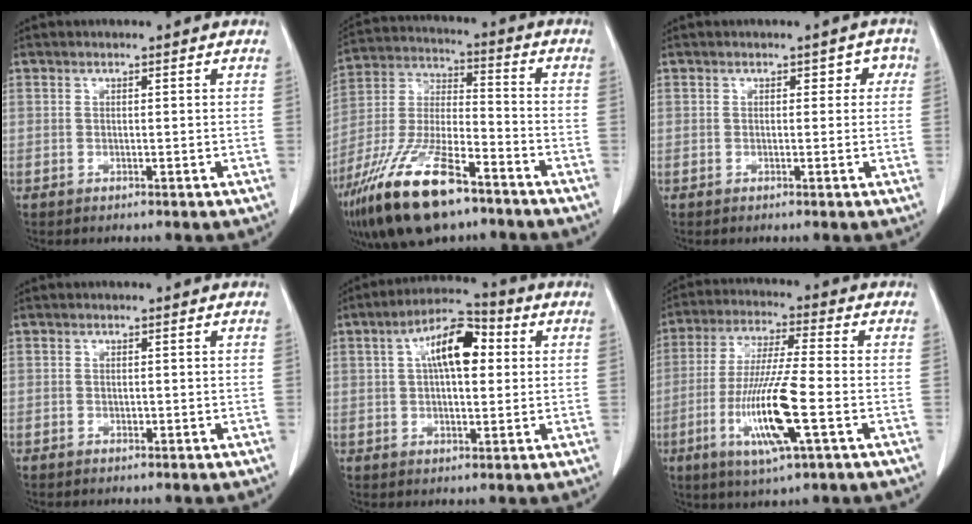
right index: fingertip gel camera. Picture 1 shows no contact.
{"total": 18.7, "force": [-12.0, 5.2, 13.4], "torque": [-0.301, -0.025, -0.226]}
{"total": 2.7, "force": [0.5, 1.8, 2.0], "torque": [-0.007, 0.017, -0.002]}
{"total": 0.6, "force": [-0.2, 0.4, 0.4], "torque": [-0.006, 0.001, -0.005]}
{"total": 10.0, "force": [2.4, 3.8, 8.9], "torque": [-0.158, 0.029, 0.032]}
{"total": 13.3, "force": [-4.1, 0.6, 12.6], "torque": [-0.253, -0.019, -0.079]}